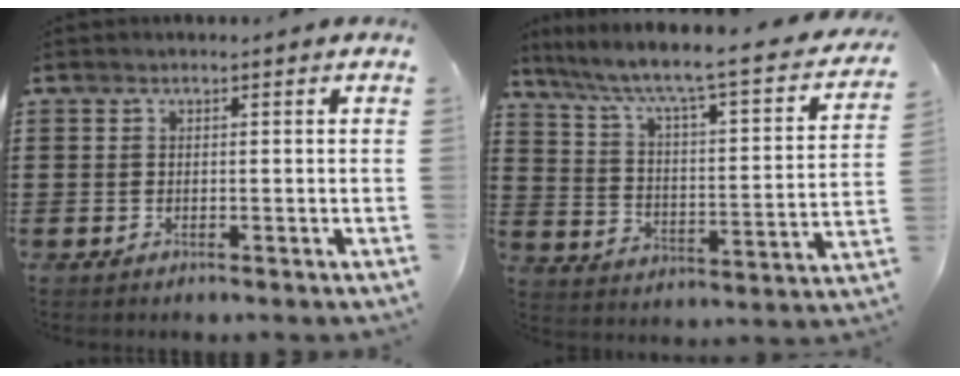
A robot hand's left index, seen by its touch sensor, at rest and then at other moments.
{"total": 5.4, "force": [3.8, 0.3, 3.8], "torque": [-0.092, -0.040, 0.049]}